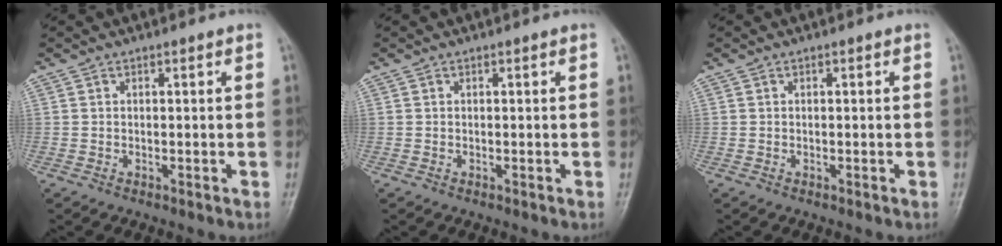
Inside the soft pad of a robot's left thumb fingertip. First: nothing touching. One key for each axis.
{"total": 0.0}
{"total": 0.0}